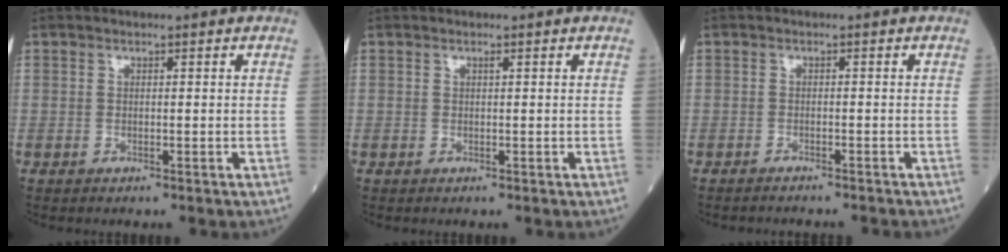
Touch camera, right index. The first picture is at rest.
{"total": 0.0}
{"total": 4.4, "force": [-4.3, 0.5, 1.0], "torque": [-0.011, -0.009, -0.050]}